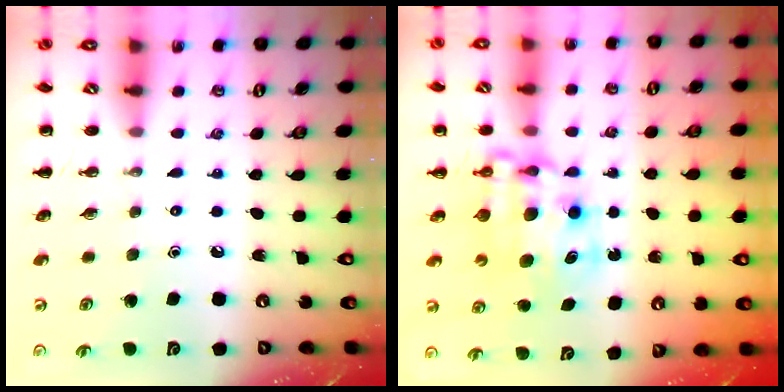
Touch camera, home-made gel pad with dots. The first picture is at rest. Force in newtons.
{"total": 9.5, "press": 9.2, "slide": 2.4}